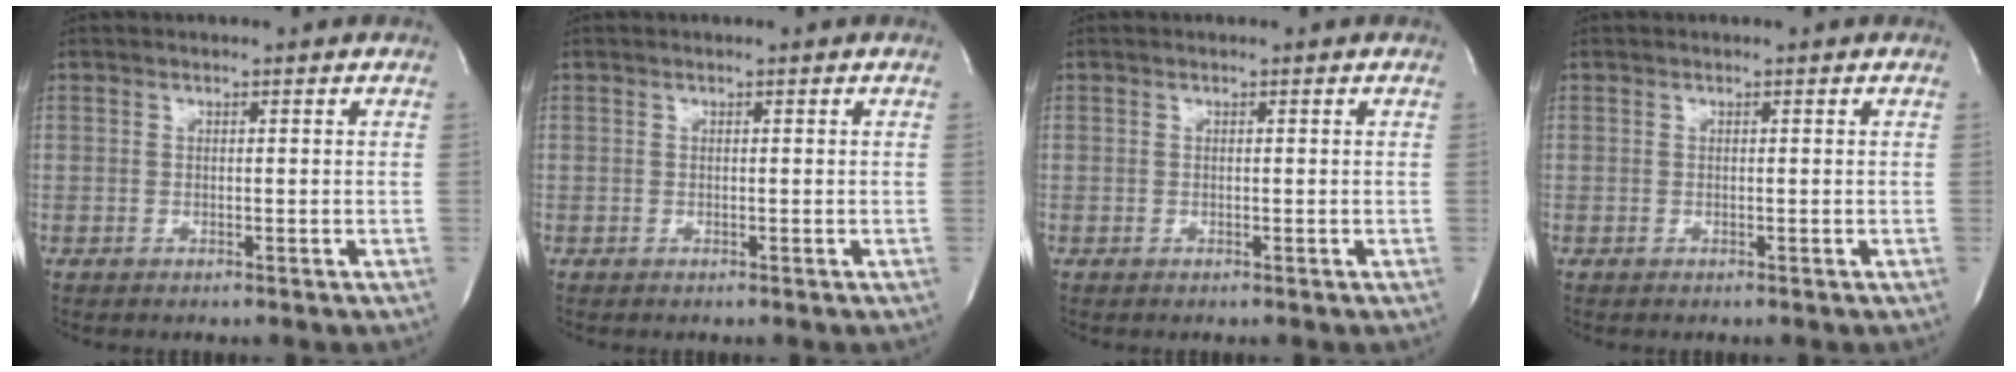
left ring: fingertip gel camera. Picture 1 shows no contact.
{"total": 0.0}
{"total": 0.0}
{"total": 0.0}